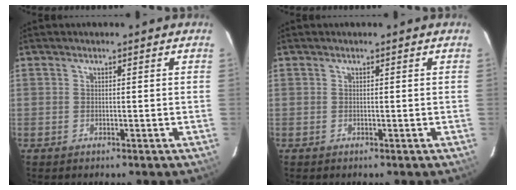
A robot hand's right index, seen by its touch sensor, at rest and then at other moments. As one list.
[{"total": 0.0}]